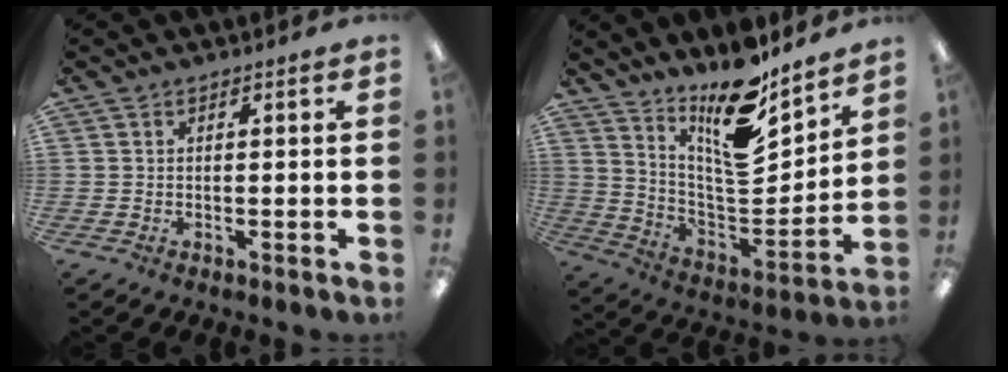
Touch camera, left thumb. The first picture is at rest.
{"total": 15.3, "force": [11.7, 4.7, 8.6], "torque": [-0.148, -0.107, 0.204]}